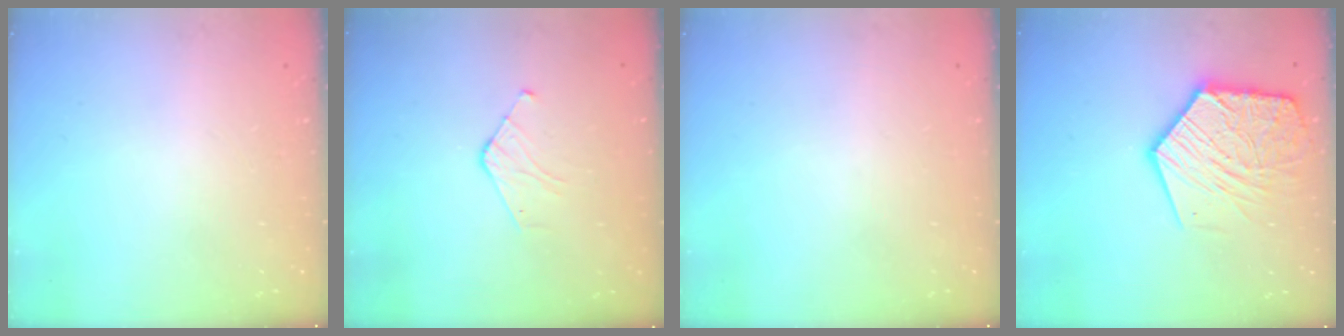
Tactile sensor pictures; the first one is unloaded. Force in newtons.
{"total": 4.1, "press": 4.0, "slide": 0.4}
{"total": 0.0}
{"total": 16.6, "press": 16.5, "slide": 1.6}